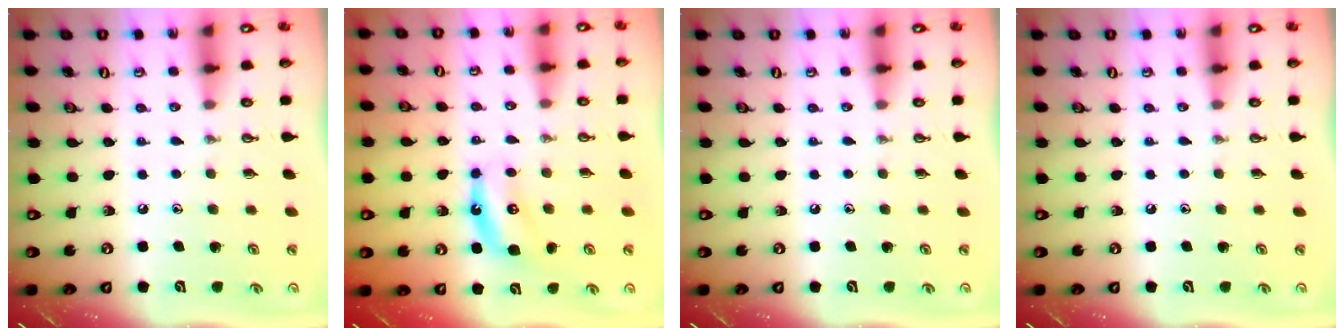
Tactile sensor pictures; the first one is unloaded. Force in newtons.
{"total": 6.2, "press": 6.1, "slide": 1.0}
{"total": 0.0}
{"total": 0.0}